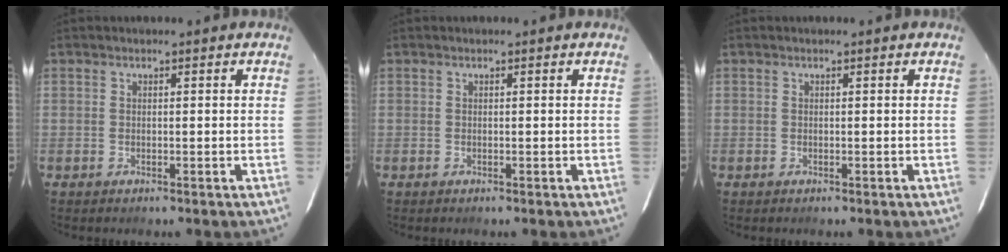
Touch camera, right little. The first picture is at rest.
{"total": 0.0}
{"total": 0.0}